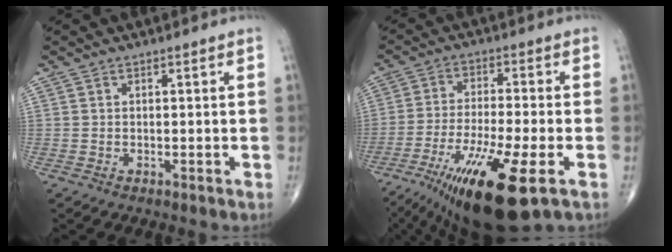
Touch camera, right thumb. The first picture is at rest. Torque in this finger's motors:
{"motor_torque": [0.39, 0.55, 1.45, -0.44, 0.52]}